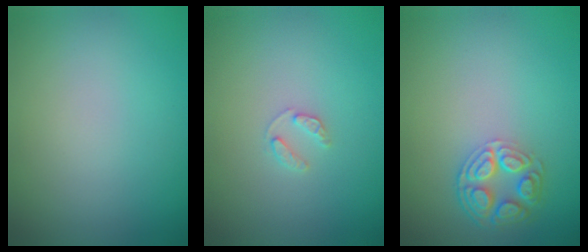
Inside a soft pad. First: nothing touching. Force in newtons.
{"total": 1.1, "press": 1.1, "slide": 0.2}
{"total": 4.3, "press": 3.4, "slide": 2.7}